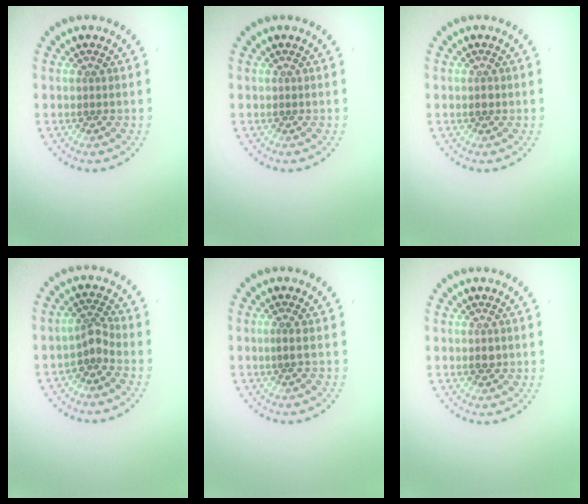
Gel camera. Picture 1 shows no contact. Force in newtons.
{"total": 0.0}
{"total": 0.9, "press": 0.9, "slide": 0.0}
{"total": 1.9, "press": 1.4, "slide": 1.3}
{"total": 0.6, "press": 0.4, "slide": 0.5}
{"total": 0.9, "press": 0.9, "slide": 0.0}